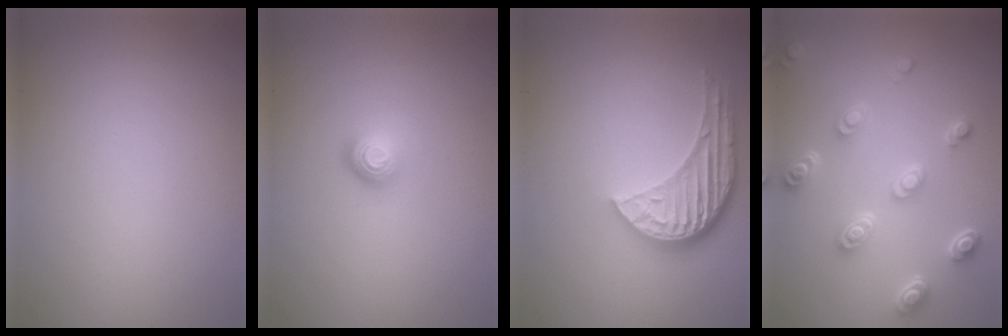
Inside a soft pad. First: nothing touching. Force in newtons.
{"total": 1.9, "press": 1.3, "slide": 1.4}
{"total": 5.3, "press": 3.9, "slide": 3.5}
{"total": 4.5, "press": 3.4, "slide": 2.9}